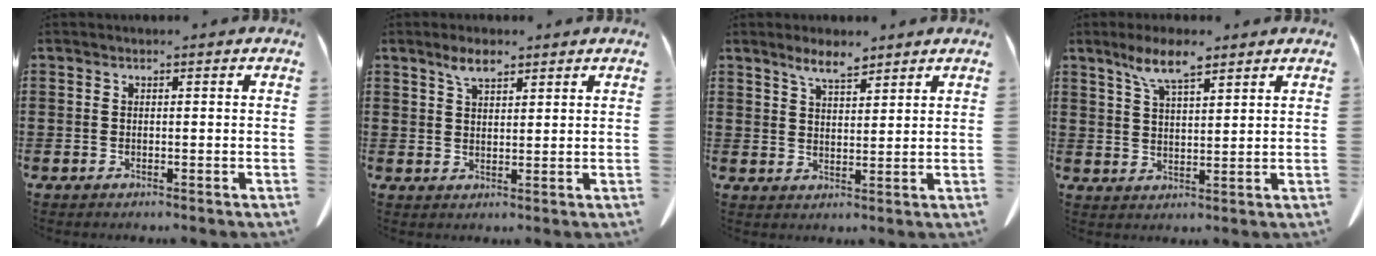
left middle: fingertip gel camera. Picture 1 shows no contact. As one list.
[{"total": 3.7, "force": [2.5, 1.3, 2.4], "torque": [-0.052, 0.003, 0.044]}, {"total": 4.5, "force": [3.6, 1.1, 2.4], "torque": [-0.047, -0.006, 0.064]}, {"total": 7.1, "force": [4.7, 1.7, 5.0], "torque": [-0.107, -0.004, 0.083]}]